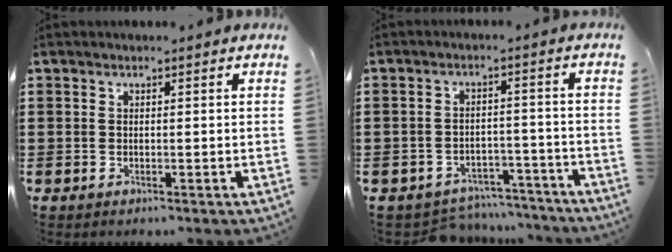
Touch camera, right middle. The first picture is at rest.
{"total": 4.7, "force": [-4.6, 0.9, 0.1], "torque": [-0.002, 0.013, -0.095]}